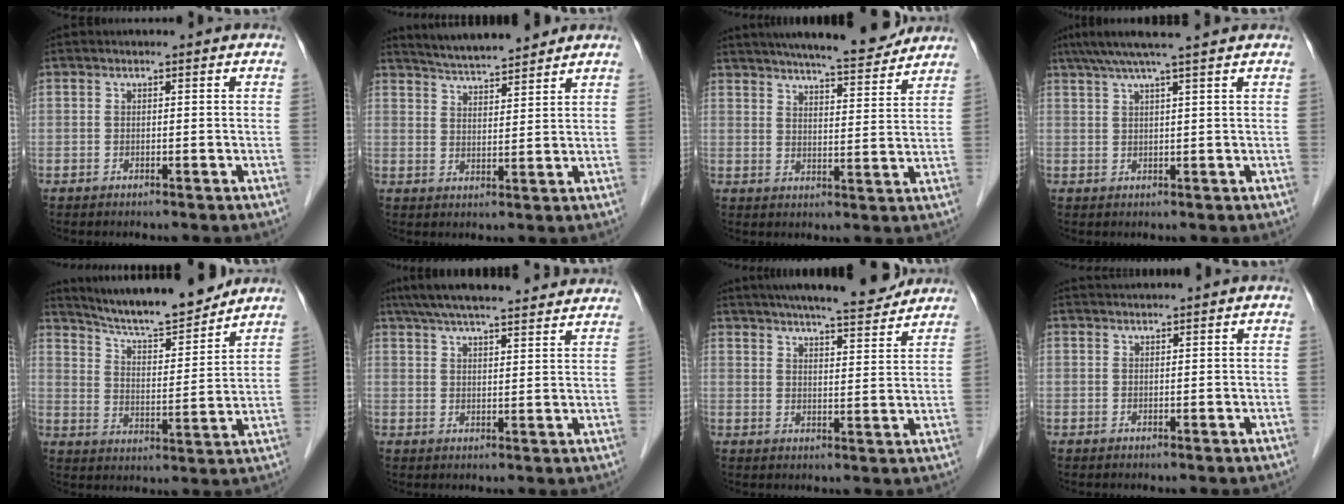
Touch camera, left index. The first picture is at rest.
{"total": 8.8, "force": [8.2, 0.7, 3.0], "torque": [-0.057, 0.019, 0.136]}
{"total": 14.6, "force": [13.0, 1.6, 6.4], "torque": [-0.098, 0.003, 0.181]}
{"total": 7.5, "force": [6.1, -1.0, 4.3], "torque": [-0.070, 0.029, 0.092]}
{"total": 13.9, "force": [12.9, 1.0, 5.1], "torque": [-0.089, 0.002, 0.211]}
{"total": 22.3, "force": [20.1, 3.0, 9.4], "torque": [-0.157, 0.043, 0.277]}
{"total": 14.8, "force": [13.2, 1.5, 6.6], "torque": [-0.104, 0.008, 0.183]}
{"total": 1.8, "force": [1.6, -0.7, 0.3], "torque": [-0.006, 0.010, 0.038]}